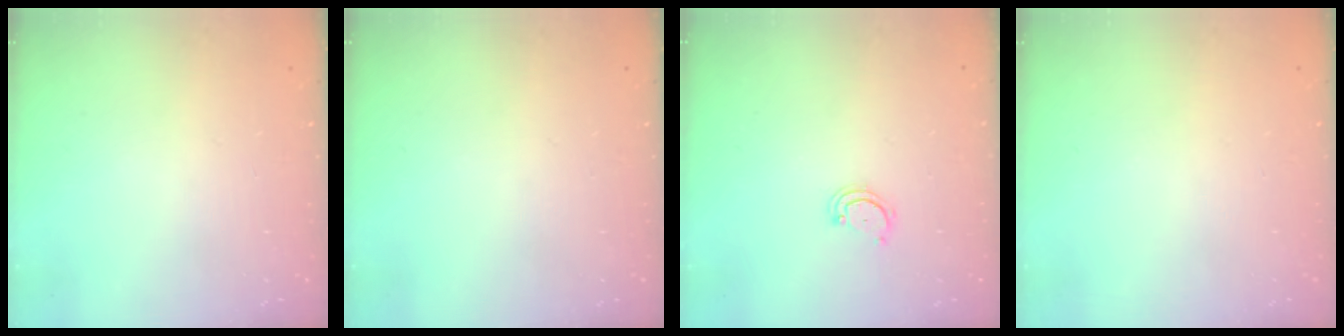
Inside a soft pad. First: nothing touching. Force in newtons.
{"total": 0.0}
{"total": 2.6, "press": 2.6, "slide": 0.3}
{"total": 0.0}